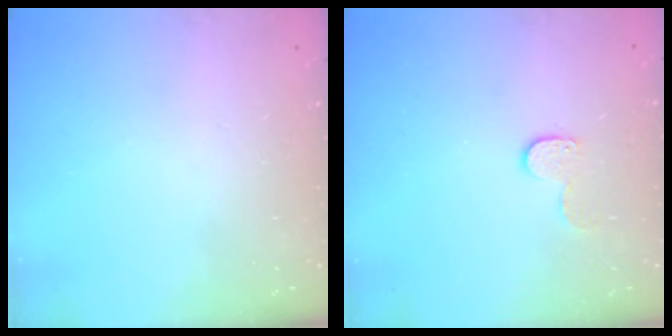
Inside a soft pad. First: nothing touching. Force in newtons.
{"total": 5.6, "press": 5.6, "slide": 0.4}